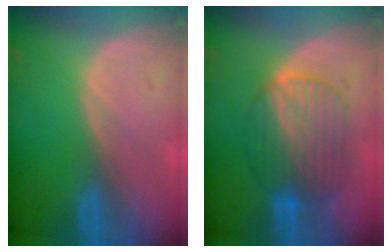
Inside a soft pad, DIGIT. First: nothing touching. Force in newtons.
{"total": 8.4, "press": 8.4, "slide": 0.5}